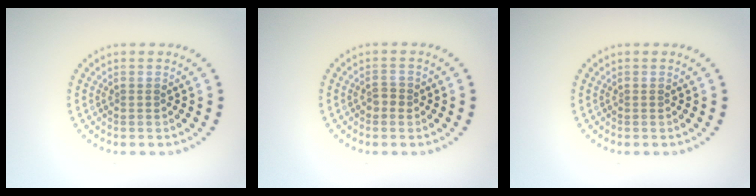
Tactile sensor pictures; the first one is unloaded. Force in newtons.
{"total": 1.2, "press": 1.1, "slide": 0.4}
{"total": 0.0}